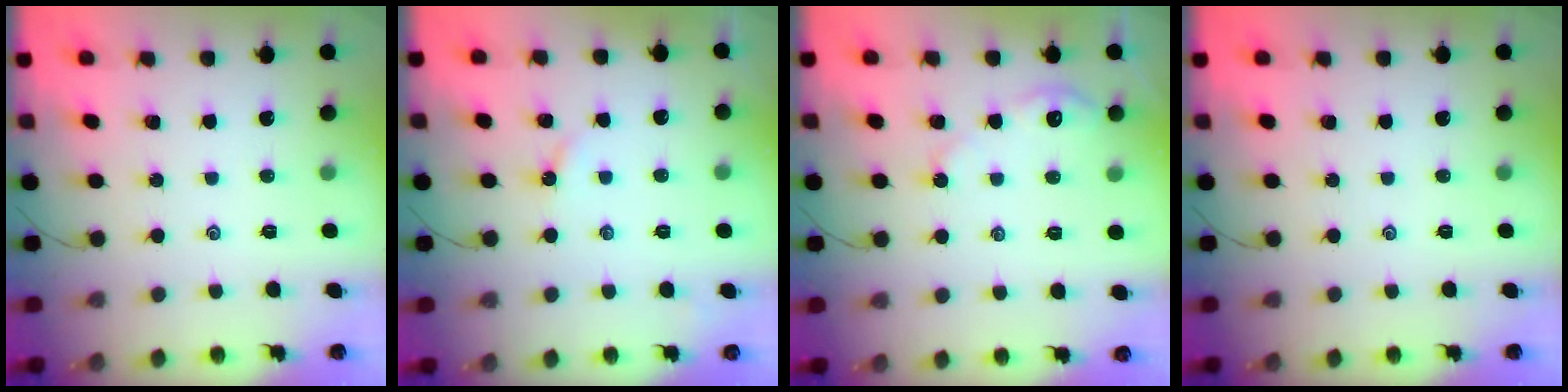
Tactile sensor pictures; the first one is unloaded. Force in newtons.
{"total": 2.0, "press": 2.0, "slide": 0.3}
{"total": 3.5, "press": 3.5, "slide": 0.2}
{"total": 0.0}